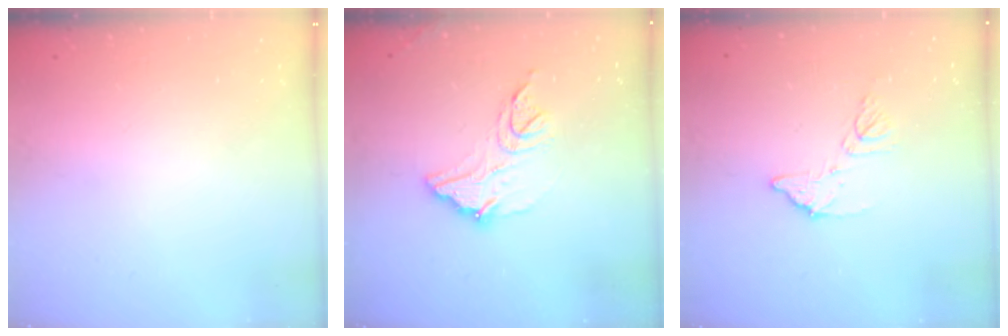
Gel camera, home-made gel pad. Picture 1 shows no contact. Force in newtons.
{"total": 12.2, "press": 12.2, "slide": 0.6}
{"total": 8.9, "press": 8.9, "slide": 0.5}